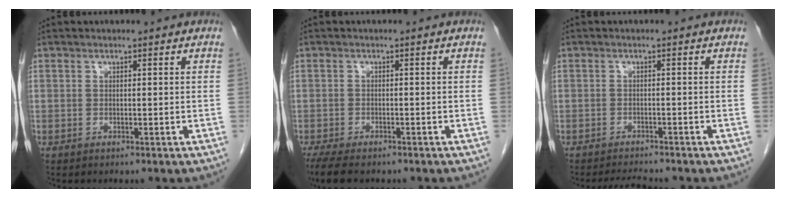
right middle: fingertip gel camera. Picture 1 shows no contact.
{"total": 6.6, "force": [-5.2, 2.1, 3.5], "torque": [-0.059, -0.015, -0.080]}
{"total": 2.8, "force": [-2.8, -0.1, 0.4], "torque": [-0.012, -0.014, -0.045]}